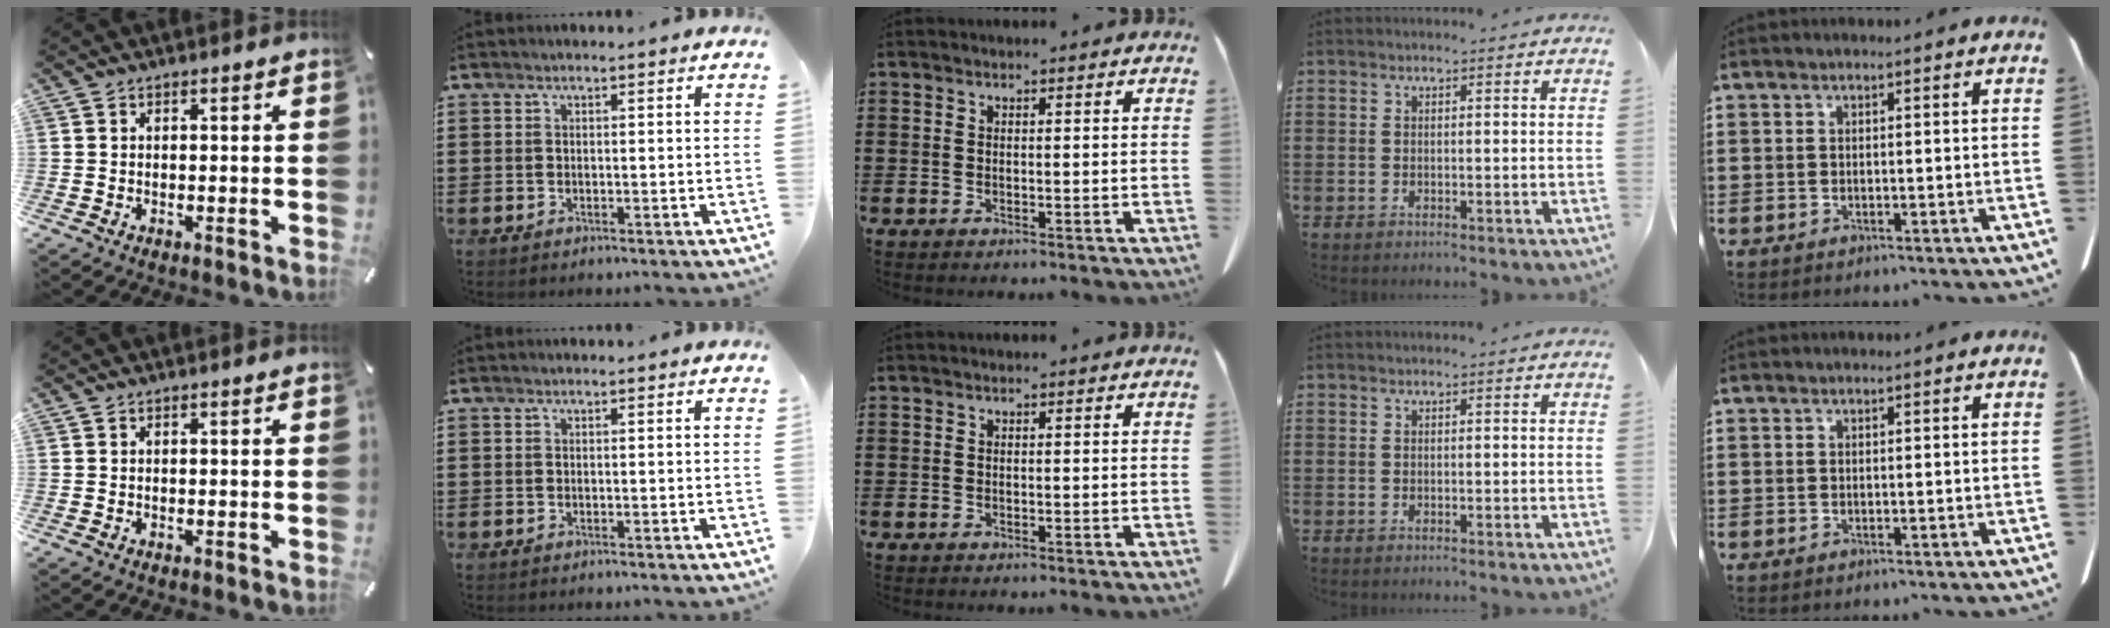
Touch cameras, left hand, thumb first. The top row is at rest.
{}